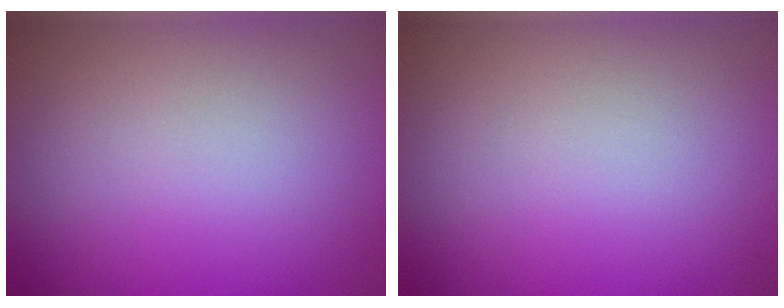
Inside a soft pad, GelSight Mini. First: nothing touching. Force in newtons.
{"total": 0.0}